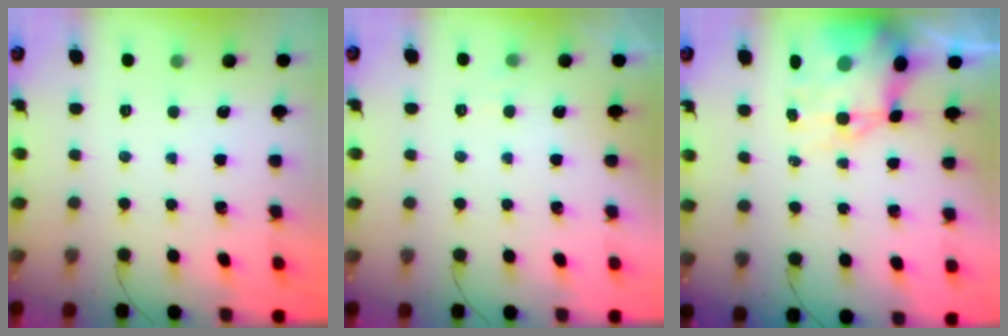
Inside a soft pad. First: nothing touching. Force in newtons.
{"total": 2.3, "press": 2.0, "slide": 1.2}
{"total": 11.1, "press": 10.7, "slide": 2.8}